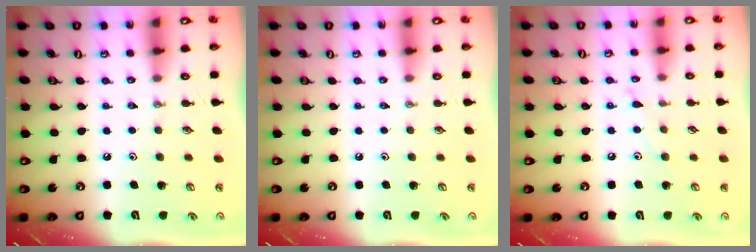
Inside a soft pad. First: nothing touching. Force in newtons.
{"total": 0.0}
{"total": 5.5, "press": 5.5, "slide": 0.5}